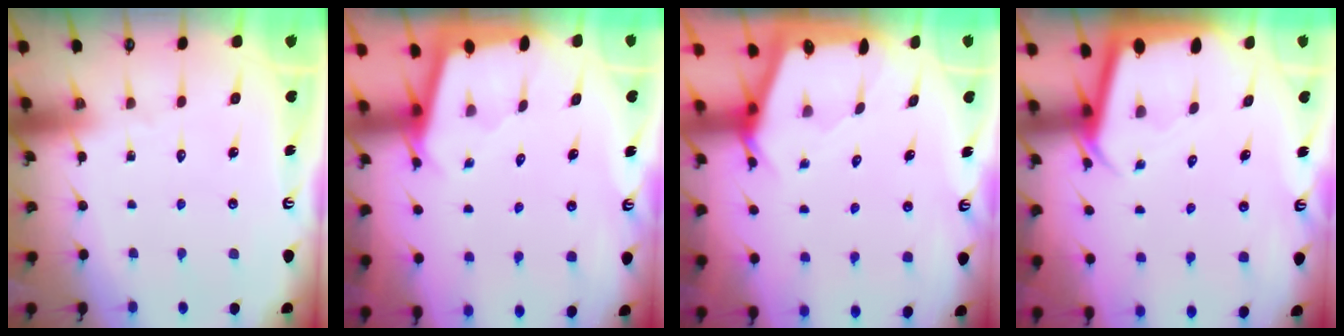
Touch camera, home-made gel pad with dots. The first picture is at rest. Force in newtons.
{"total": 1.8, "press": 1.8, "slide": 0.2}
{"total": 2.5, "press": 2.5, "slide": 0.3}
{"total": 2.8, "press": 2.8, "slide": 0.1}